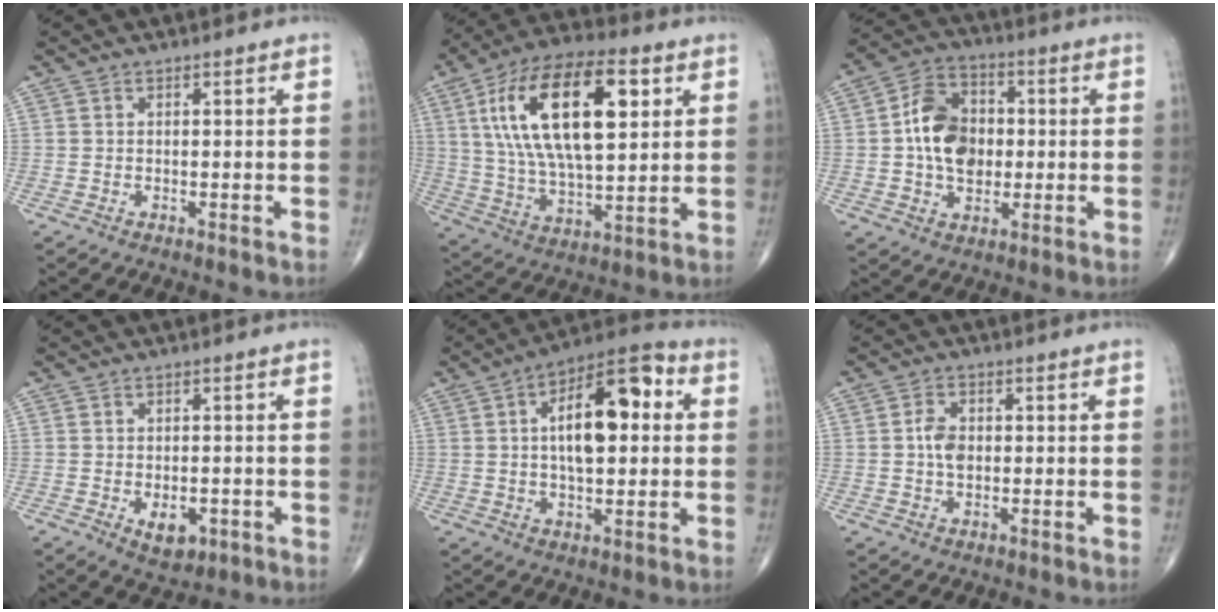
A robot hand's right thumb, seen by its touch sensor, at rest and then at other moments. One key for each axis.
{"total": 23.5, "fx": 6.8, "fy": 10.3, "fz": 20.0, "tx": -0.357, "ty": -0.004, "tz": 0.116}
{"total": 12.2, "fx": 0.1, "fy": 8.7, "fz": 8.7, "tx": -0.128, "ty": 0.019, "tz": -0.003}
{"total": 4.8, "fx": -1.7, "fy": 2.8, "fz": 3.5, "tx": -0.042, "ty": 0.000, "tz": -0.015}
{"total": 16.5, "fx": 2.9, "fy": 7.4, "fz": 14.4, "tx": -0.207, "ty": 0.021, "tz": 0.038}
{"total": 3.9, "fx": 0.1, "fy": 2.5, "fz": 3.0, "tx": -0.054, "ty": 0.005, "tz": -0.002}